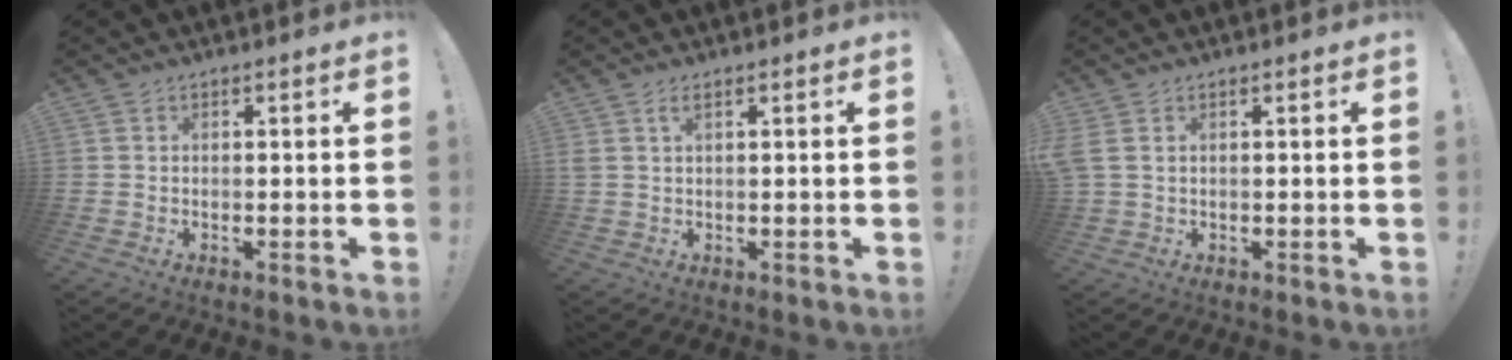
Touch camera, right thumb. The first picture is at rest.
{"total": 2.1, "force": [1.1, 0.7, 1.7], "torque": [-0.042, 0.004, 0.020]}
{"total": 2.7, "force": [1.0, 1.3, 2.1], "torque": [-0.055, 0.003, 0.019]}